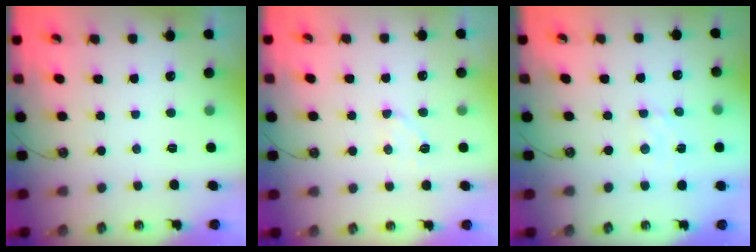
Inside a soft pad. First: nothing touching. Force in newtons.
{"total": 4.9, "press": 4.8, "slide": 0.8}
{"total": 2.7, "press": 2.7, "slide": 0.4}